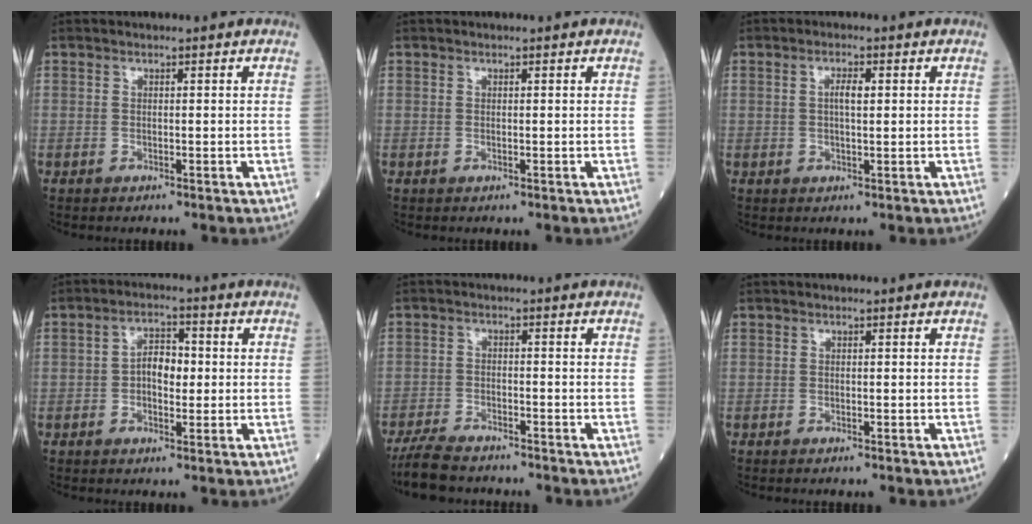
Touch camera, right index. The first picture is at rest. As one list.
[{"total": 0.0}, {"total": 2.6, "force": [0.5, 0.7, 2.4], "torque": [-0.045, 0.002, 0.008]}, {"total": 4.5, "force": [-0.2, 2.4, 3.8], "torque": [-0.063, 0.013, -0.006]}, {"total": 7.1, "force": [-6.3, 1.5, 2.8], "torque": [-0.055, -0.020, -0.109]}, {"total": 0.6, "force": [-0.6, 0.0, 0.3], "torque": [-0.009, -0.001, -0.010]}]